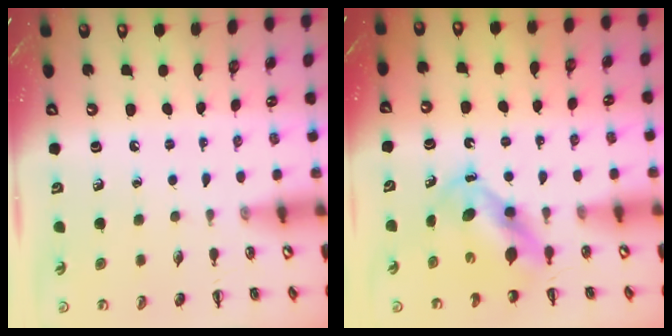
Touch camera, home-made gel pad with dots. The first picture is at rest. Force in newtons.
{"total": 5.7, "press": 5.6, "slide": 1.1}